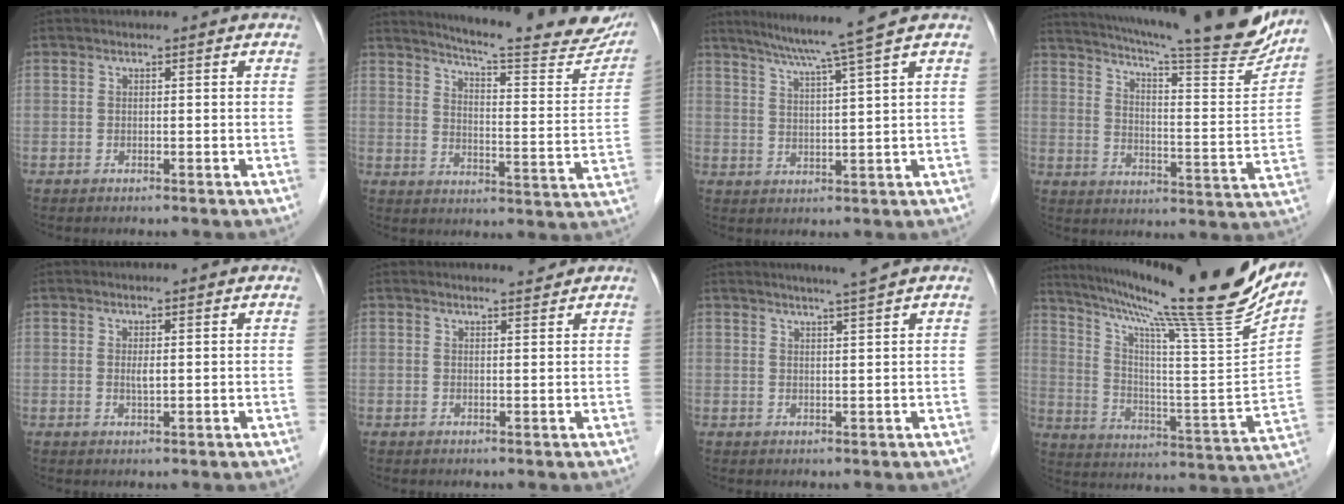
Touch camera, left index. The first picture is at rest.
{"total": 22.1, "force": [19.9, 2.0, 9.4], "torque": [-0.129, -0.067, 0.241]}
{"total": 7.6, "force": [5.8, -2.4, 4.2], "torque": [-0.068, -0.002, 0.095]}
{"total": 24.2, "force": [21.2, 1.6, 11.7], "torque": [-0.191, -0.044, 0.281]}
{"total": 1.2, "force": [0.3, 0.1, 1.1], "torque": [-0.028, -0.003, 0.007]}
{"total": 1.5, "force": [1.5, -0.1, -0.1], "torque": [-0.006, -0.006, 0.026]}
{"total": 3.5, "force": [2.9, -1.1, 1.6], "torque": [-0.025, -0.005, 0.047]}
{"total": 27.1, "force": [22.0, -1.9, 15.8], "torque": [-0.261, -0.058, 0.325]}